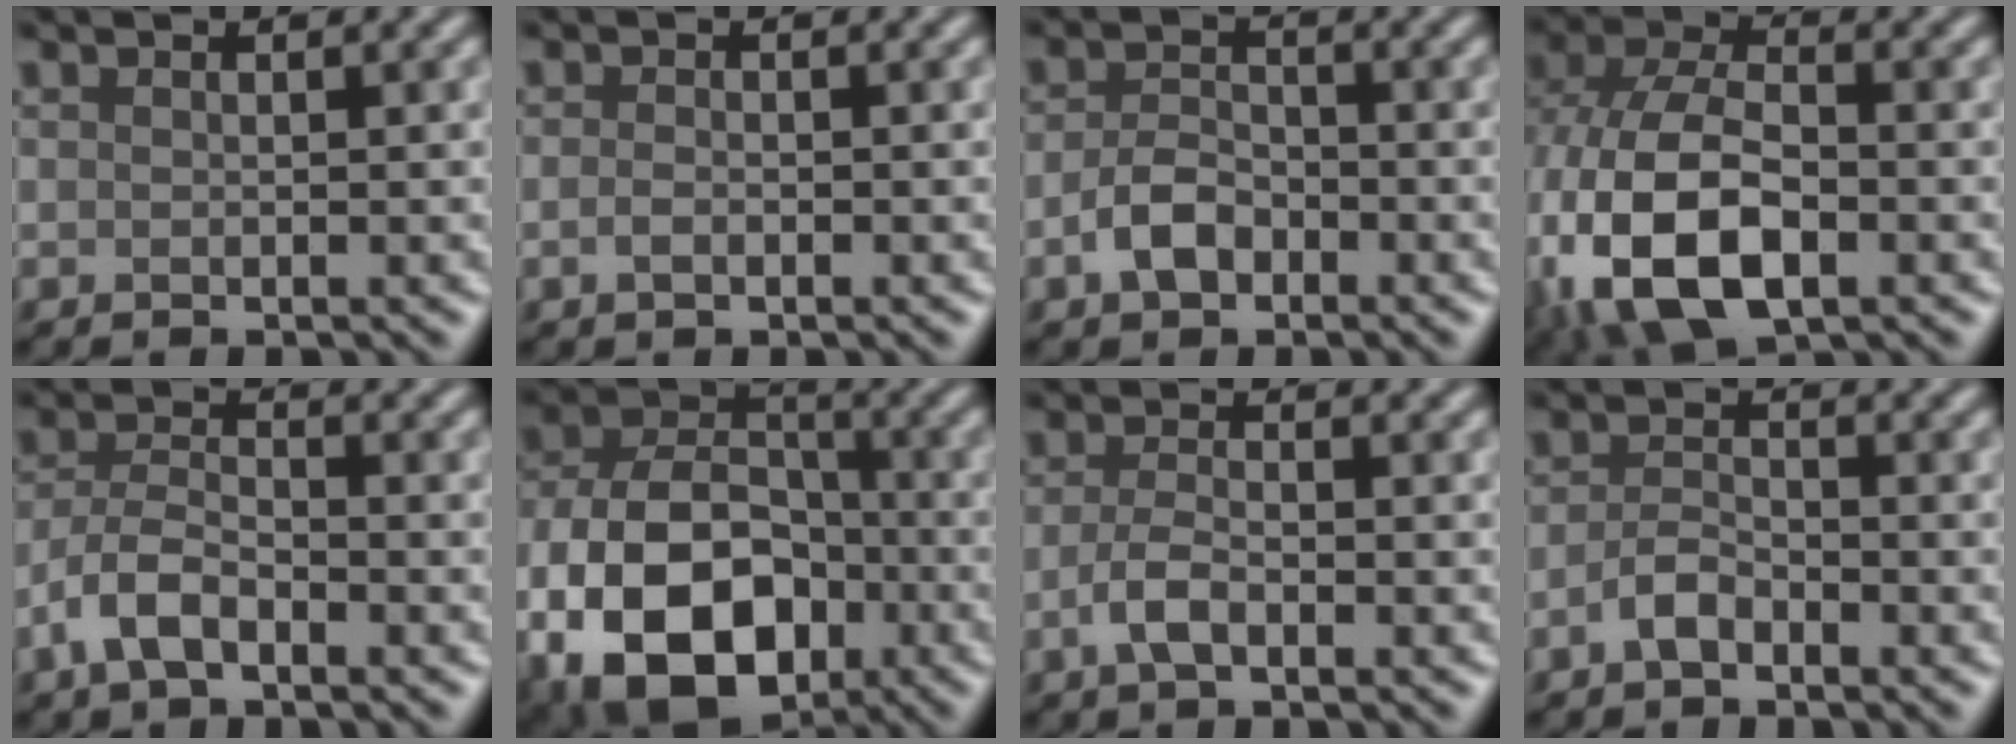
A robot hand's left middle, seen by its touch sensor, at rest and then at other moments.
{"total": 1.0, "force": [-0.4, 0.5, 0.7], "torque": [-0.016, 0.000, -0.009]}
{"total": 2.8, "force": [-1.3, 1.8, 1.7], "torque": [-0.034, 0.005, -0.030]}
{"total": 13.6, "force": [-3.8, 8.1, 10.2], "torque": [-0.236, -0.025, -0.064]}
{"total": 3.6, "force": [-2.0, 1.5, 2.5], "torque": [-0.051, 0.006, -0.047]}
{"total": 14.2, "force": [-5.6, 9.2, 9.3], "torque": [-0.179, -0.022, -0.110]}
{"total": 2.2, "force": [-0.9, 0.9, 1.8], "torque": [-0.040, 0.002, -0.023]}
{"total": 1.9, "force": [-1.2, 0.8, 1.3], "torque": [-0.028, 0.004, -0.027]}